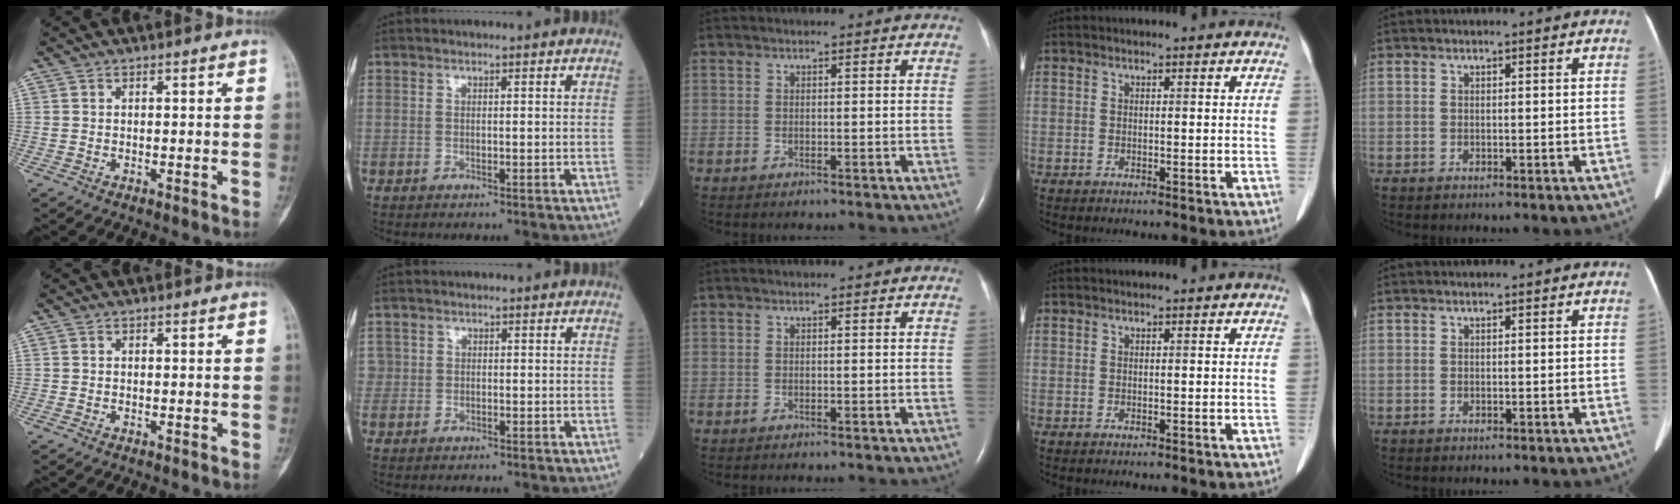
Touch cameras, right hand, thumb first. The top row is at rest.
{"index": {"total": 1.7, "force": [-0.1, 1.6, 0.5], "torque": [-0.001, 0.005, -0.002]}}